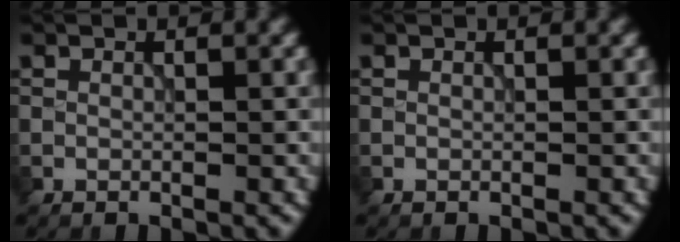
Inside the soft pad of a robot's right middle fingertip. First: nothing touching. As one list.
[{"total": 0.0}]